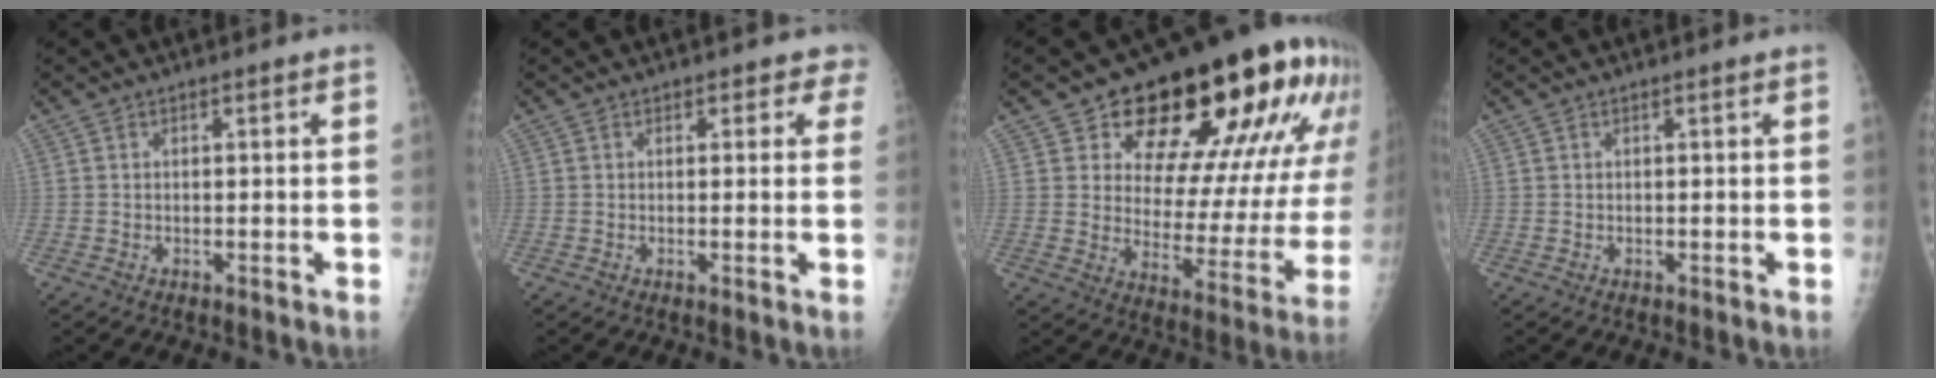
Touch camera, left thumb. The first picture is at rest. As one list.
[{"total": 2.3, "force": [1.5, 1.7, 0.6], "torque": [0.025, -0.005, 0.001]}, {"total": 28.6, "force": [15.2, 13.1, 20.3], "torque": [-0.241, -0.034, 0.217]}, {"total": 0.0}]